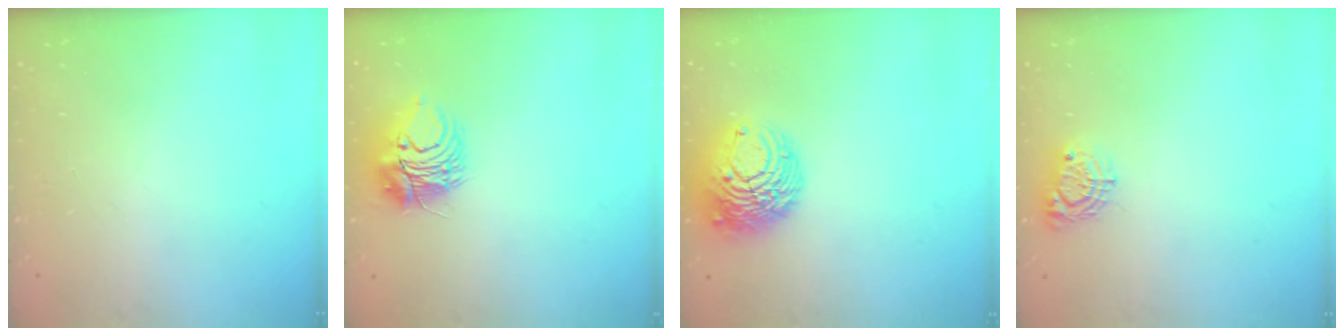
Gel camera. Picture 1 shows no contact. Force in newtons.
{"total": 9.2, "press": 9.2, "slide": 0.4}
{"total": 11.5, "press": 11.4, "slide": 1.3}
{"total": 8.1, "press": 8.1, "slide": 0.5}